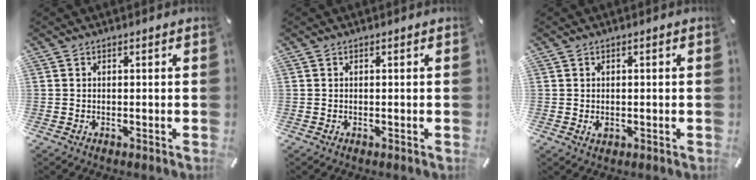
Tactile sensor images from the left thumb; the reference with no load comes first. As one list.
[{"total": 0.0}, {"total": 1.4, "force": [-0.3, 1.0, 1.0], "torque": [-0.018, 0.003, -0.006]}]